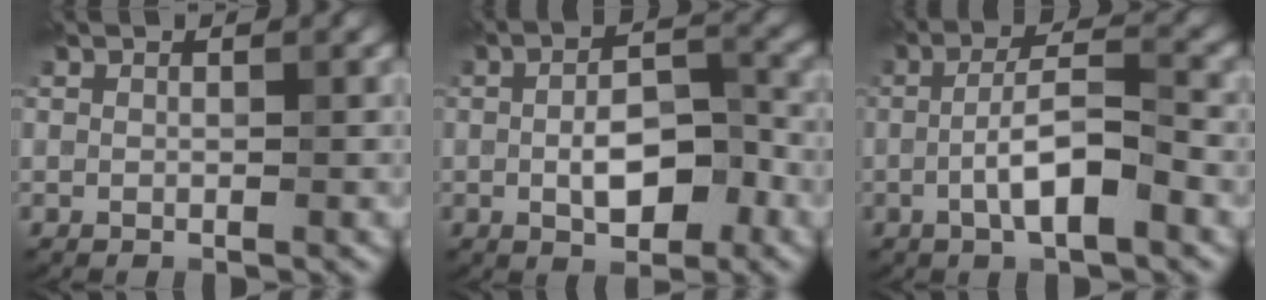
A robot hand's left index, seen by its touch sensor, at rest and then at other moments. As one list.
[{"total": 5.6, "force": [-1.1, 2.7, 4.7], "torque": [-0.085, 0.001, -0.018]}, {"total": 5.3, "force": [-1.5, 1.4, 4.9], "torque": [-0.090, 0.009, -0.032]}]